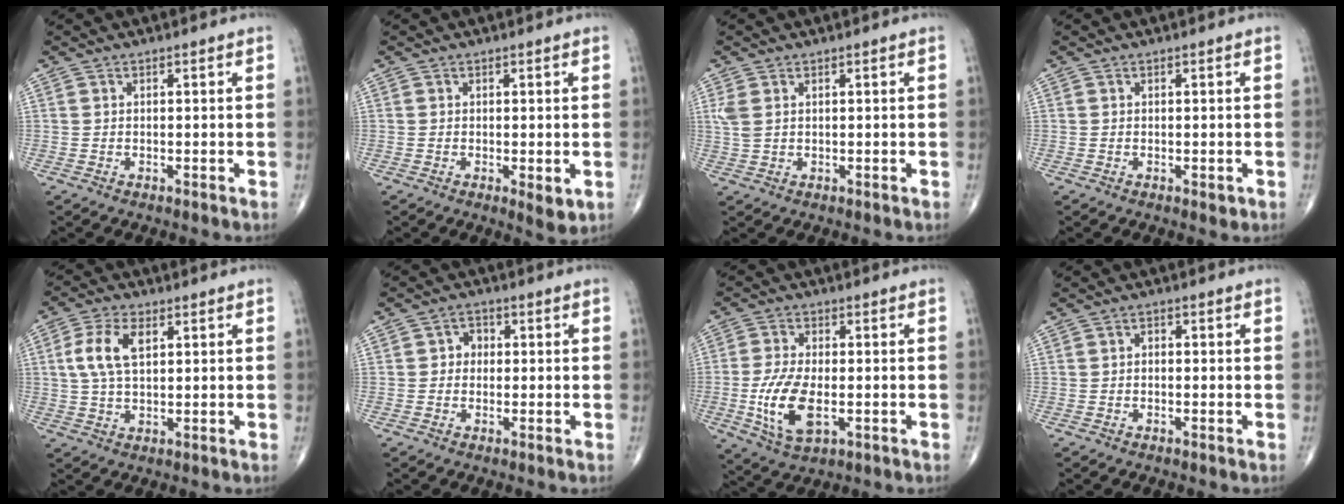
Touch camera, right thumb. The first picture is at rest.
{"total": 3.0, "force": [-0.6, 1.1, 2.7], "torque": [-0.036, -0.009, -0.009]}
{"total": 2.6, "force": [0.9, 1.5, 1.9], "torque": [-0.056, 0.009, 0.026]}
{"total": 0.9, "force": [-0.3, 0.5, 0.7], "torque": [-0.003, -0.001, -0.004]}
{"total": 7.7, "force": [2.0, 4.0, 6.2], "torque": [-0.131, 0.008, 0.038]}
{"total": 2.9, "force": [0.1, 2.5, 1.4], "torque": [0.001, 0.012, -0.007]}
{"total": 10.5, "force": [-2.2, 5.1, 8.9], "torque": [-0.181, -0.004, -0.037]}
{"total": 1.0, "force": [-0.2, 0.7, 0.7], "torque": [-0.002, 0.005, -0.008]}